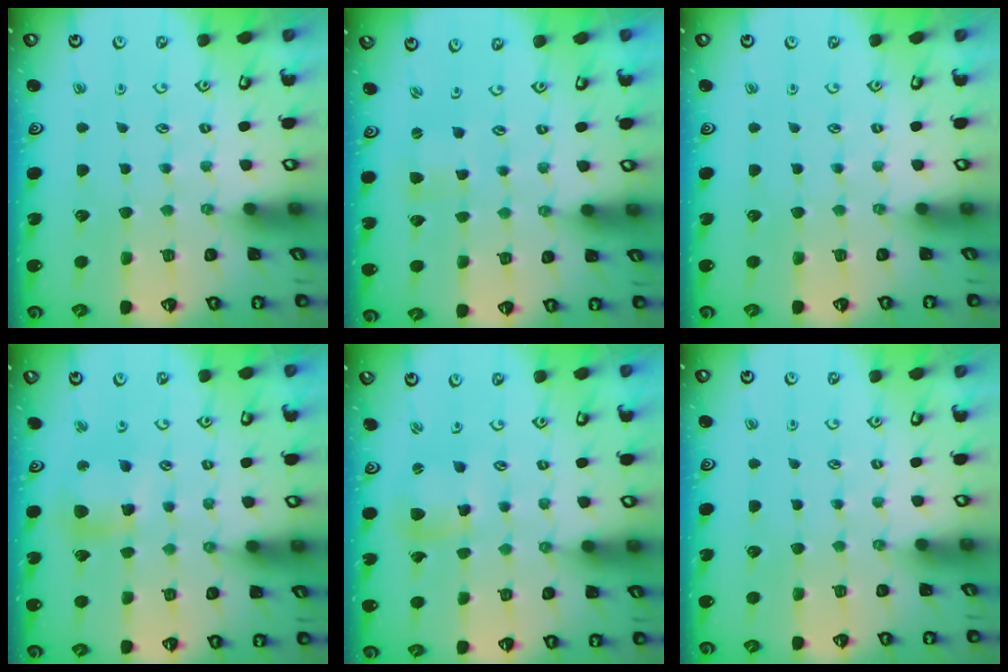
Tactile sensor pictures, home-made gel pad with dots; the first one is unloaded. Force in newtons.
{"total": 0.0}
{"total": 0.0}
{"total": 10.3, "press": 10.2, "slide": 1.3}
{"total": 6.7, "press": 6.6, "slide": 0.8}
{"total": 0.0}